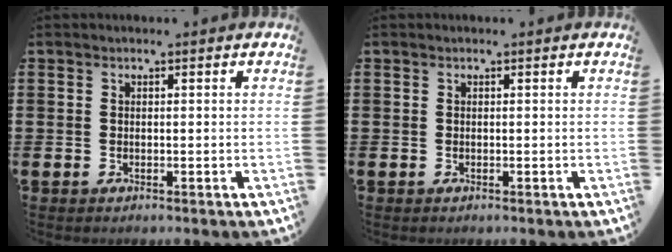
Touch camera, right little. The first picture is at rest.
{"total": 0.0}